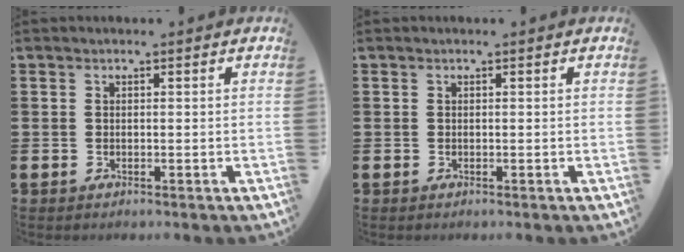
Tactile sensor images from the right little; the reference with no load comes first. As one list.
[{"total": 0.0}]